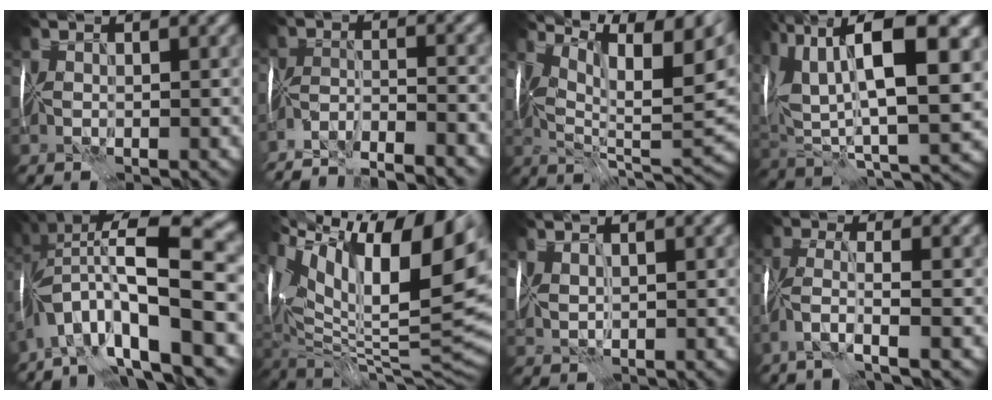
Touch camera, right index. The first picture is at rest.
{"total": 8.9, "force": [-8.6, 0.5, 2.1], "torque": [-0.031, -0.012, -0.133]}
{"total": 12.0, "force": [6.3, 3.2, 9.8], "torque": [-0.167, 0.011, 0.120]}
{"total": 14.6, "force": [4.6, 5.6, 12.6], "torque": [-0.252, 0.008, 0.090]}
{"total": 13.3, "force": [-3.3, 3.6, 12.4], "torque": [-0.207, 0.022, -0.052]}
{"total": 16.9, "force": [5.8, 6.0, 14.7], "torque": [-0.232, 0.027, 0.109]}
{"total": 1.1, "force": [0.6, 0.3, 0.8], "torque": [-0.025, 0.001, 0.021]}
{"total": 3.3, "force": [-2.4, -0.6, 2.2], "torque": [-0.052, 0.000, -0.056]}